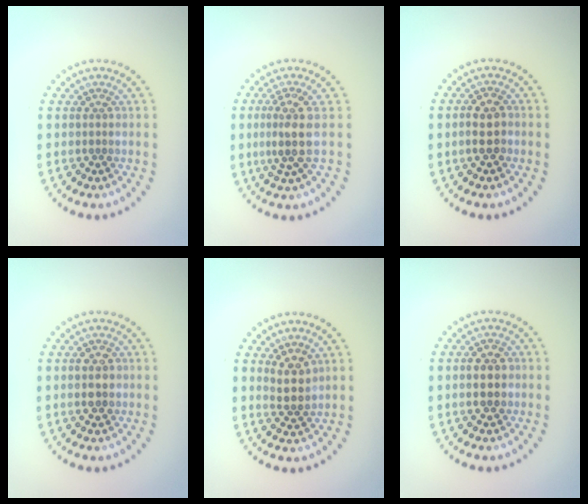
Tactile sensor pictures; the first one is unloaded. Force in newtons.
{"total": 3.2, "press": 2.7, "slide": 1.7}
{"total": 2.6, "press": 2.5, "slide": 0.6}
{"total": 2.9, "press": 2.9, "slide": 0.2}
{"total": 2.5, "press": 2.2, "slide": 1.1}
{"total": 2.9, "press": 2.9, "slide": 0.1}